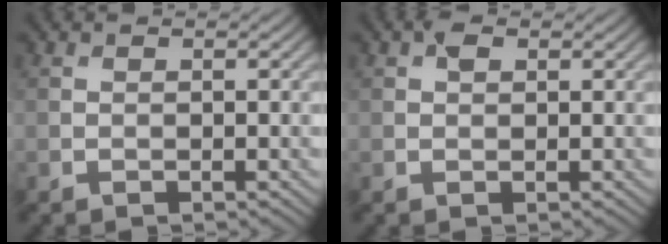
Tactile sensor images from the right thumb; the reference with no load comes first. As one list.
[{"total": 1.3, "force": [0.6, 0.8, 0.8], "torque": [-0.014, 0.003, 0.010]}]